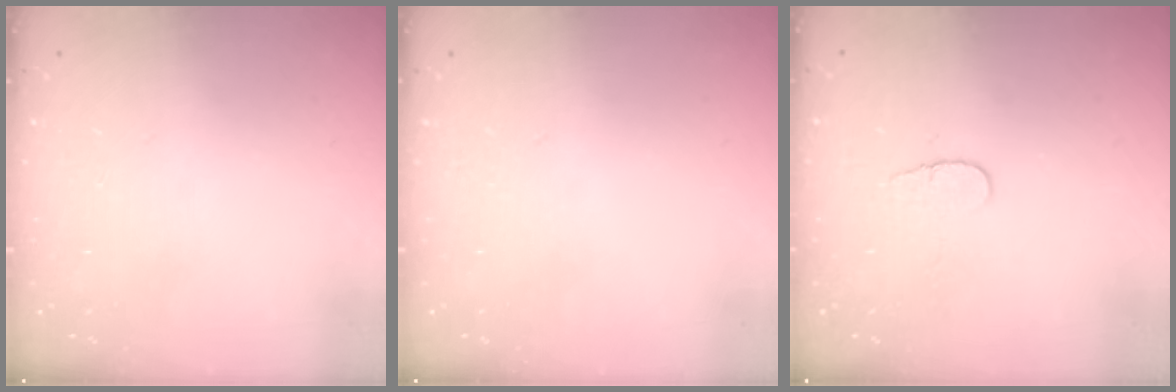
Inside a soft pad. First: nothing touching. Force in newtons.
{"total": 0.0}
{"total": 4.8, "press": 4.8, "slide": 0.4}